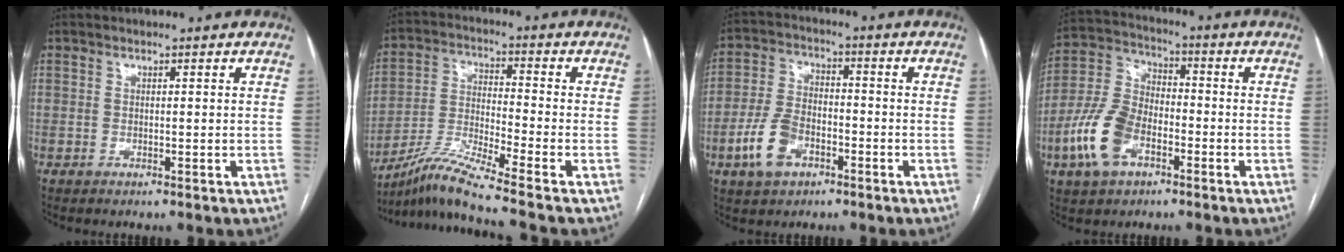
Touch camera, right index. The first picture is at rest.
{"total": 10.0, "force": [-8.5, -2.4, 4.7], "torque": [-0.103, -0.018, -0.161]}
{"total": 10.2, "force": [-4.9, 5.4, 7.1], "torque": [-0.169, 0.008, -0.092]}
{"total": 11.8, "force": [-4.8, 6.6, 8.5], "torque": [-0.202, 0.012, -0.092]}